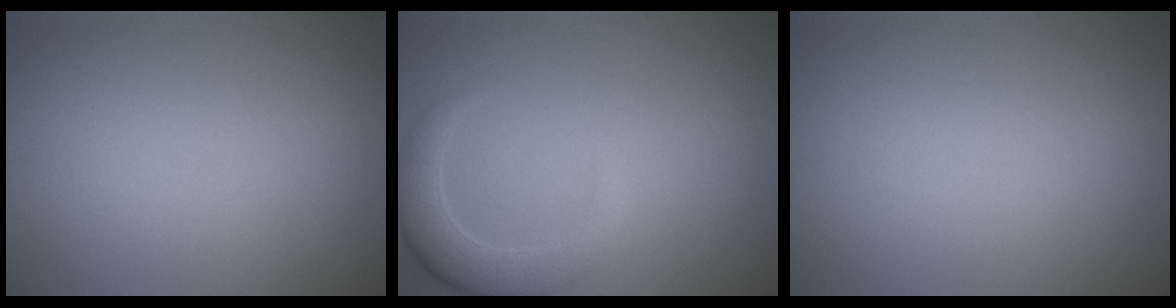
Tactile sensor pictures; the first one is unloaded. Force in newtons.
{"total": 3.9, "press": 3.9, "slide": 0.5}
{"total": 0.0}